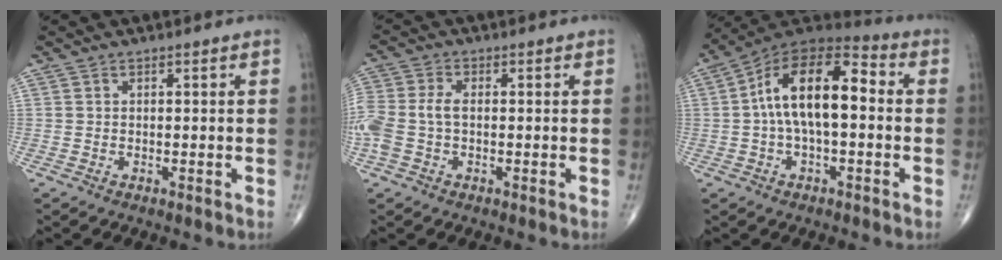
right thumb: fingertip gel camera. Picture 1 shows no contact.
{"total": 8.6, "force": [-0.9, 5.3, 6.7], "torque": [-0.180, 0.014, -0.018]}
{"total": 15.7, "force": [0.7, 7.6, 13.8], "torque": [-0.231, 0.047, -0.002]}